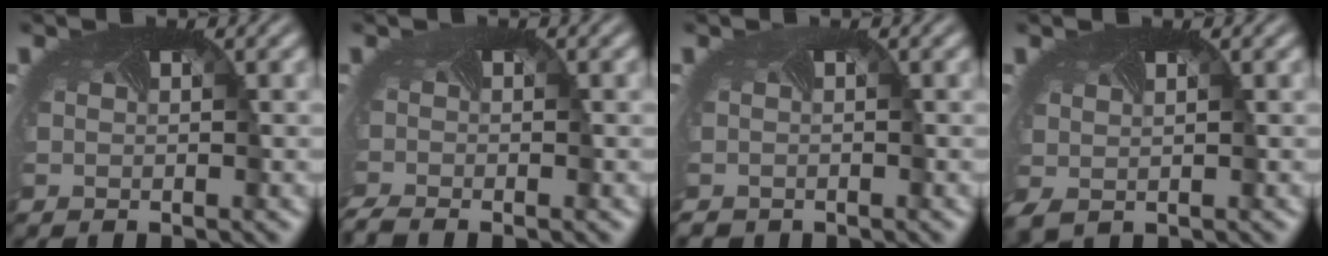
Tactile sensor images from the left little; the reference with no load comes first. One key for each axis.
{"total": 2.5, "fx": -2.2, "fy": 0.2, "fz": 1.1, "tx": -0.027, "ty": -0.015, "tz": -0.046}
{"total": 1.1, "fx": -1.0, "fy": 0.3, "fz": -0.1, "tx": -0.002, "ty": -0.009, "tz": -0.019}
{"total": 1.2, "fx": 0.0, "fy": 0.7, "fz": 0.9, "tx": -0.031, "ty": -0.004, "tz": 0.011}